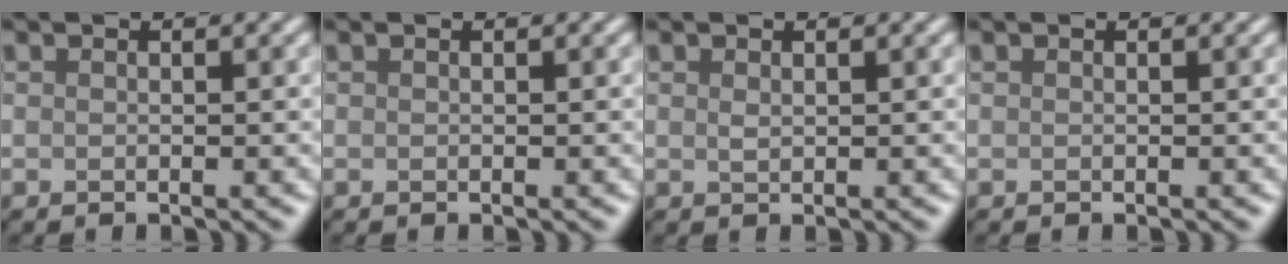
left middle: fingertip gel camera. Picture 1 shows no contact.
{"total": 0.0}
{"total": 0.7, "force": [0.3, 0.3, 0.5], "torque": [-0.013, -0.001, 0.007]}
{"total": 0.0}